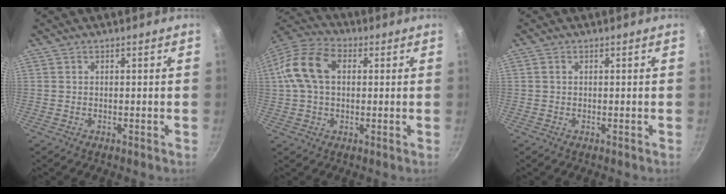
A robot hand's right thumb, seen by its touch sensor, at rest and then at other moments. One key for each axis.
{"total": 12.9, "fx": 2.2, "fy": 8.6, "fz": 9.4, "tx": -0.165, "ty": 0.025, "tz": 0.023}
{"total": 0.6, "fx": 0.2, "fy": 0.4, "fz": 0.4, "tx": -0.005, "ty": 0.002, "tz": 0.002}